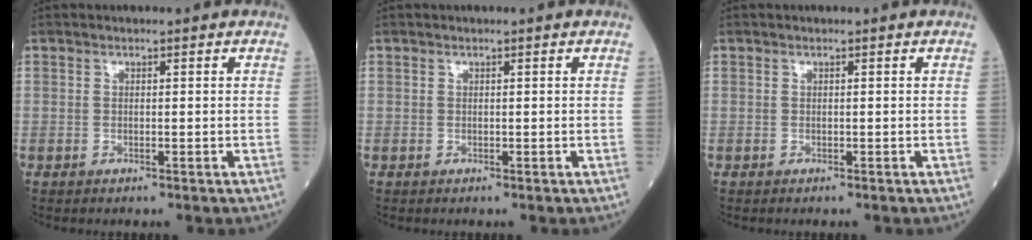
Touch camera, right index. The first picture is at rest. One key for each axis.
{"total": 0.0}
{"total": 0.0}